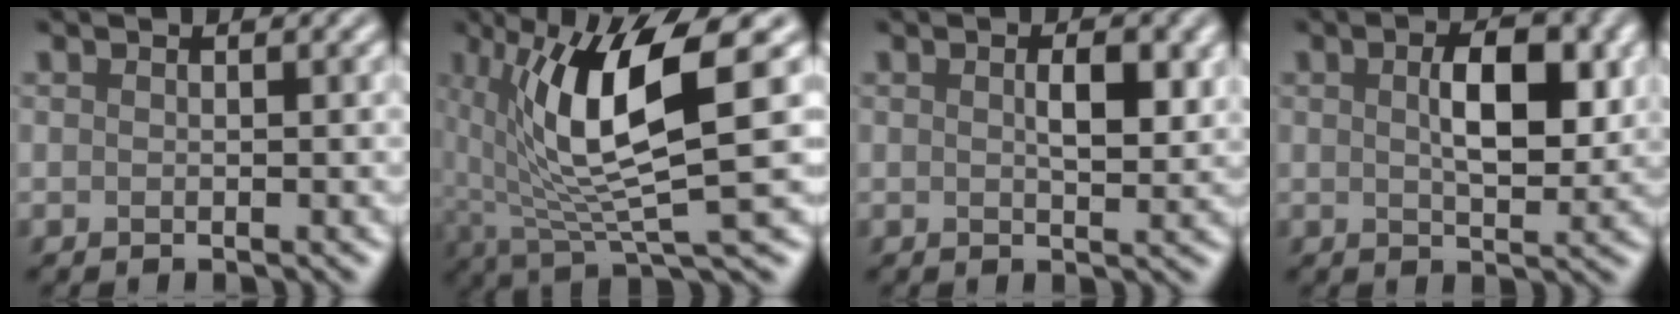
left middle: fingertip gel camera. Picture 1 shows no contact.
{"total": 10.3, "force": [2.0, 2.5, 9.8], "torque": [-0.163, -0.004, 0.040]}
{"total": 3.0, "force": [0.7, 1.2, 2.7], "torque": [-0.045, -0.002, 0.013]}
{"total": 5.2, "force": [1.1, 2.3, 4.5], "torque": [-0.078, 0.002, 0.018]}